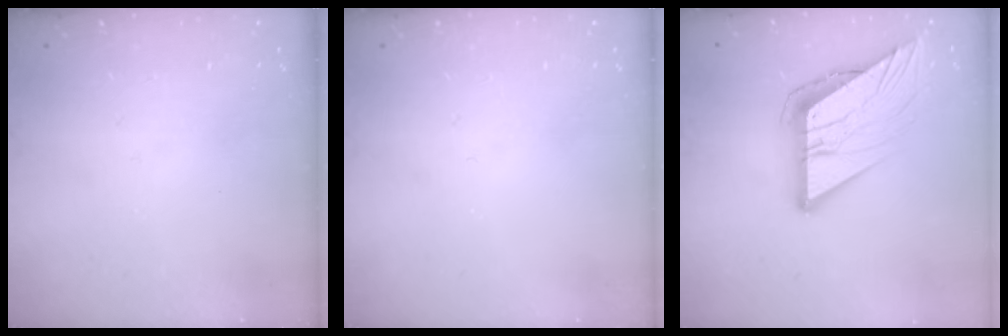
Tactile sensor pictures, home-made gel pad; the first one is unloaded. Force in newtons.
{"total": 0.0}
{"total": 12.8, "press": 12.7, "slide": 1.5}